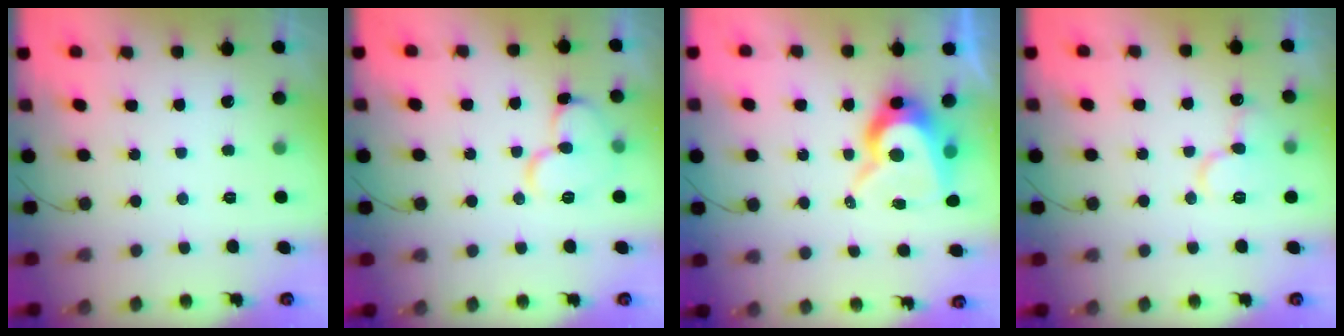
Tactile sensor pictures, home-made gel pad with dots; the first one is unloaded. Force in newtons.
{"total": 12.3, "press": 12.2, "slide": 1.3}
{"total": 11.7, "press": 11.6, "slide": 1.2}
{"total": 11.0, "press": 10.9, "slide": 1.5}